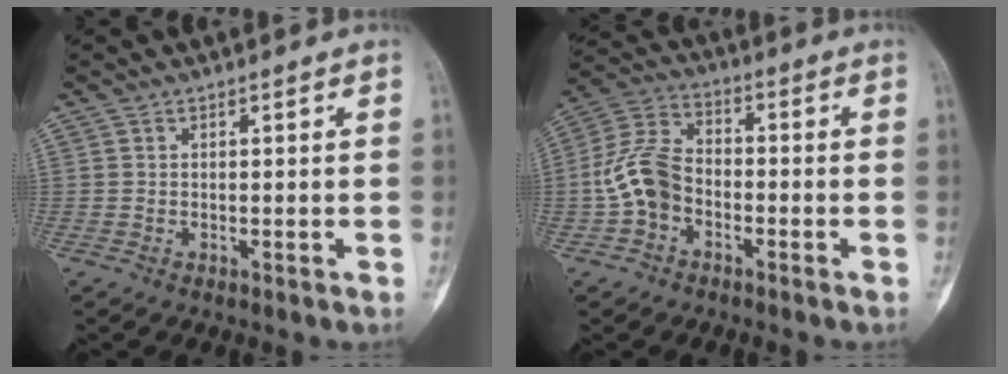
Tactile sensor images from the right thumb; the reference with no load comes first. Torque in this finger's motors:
{"motor_torque": [0.28, 0.29, 0.16, -0.13, 0.06]}